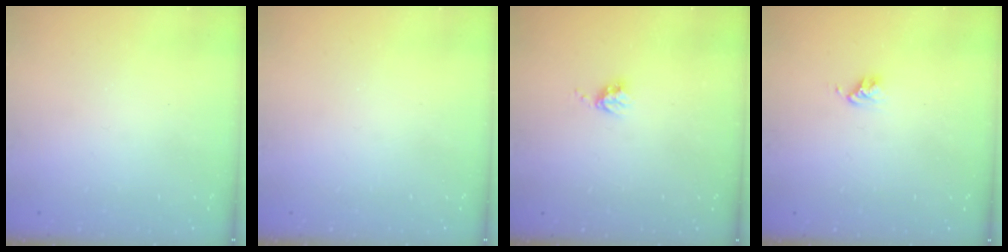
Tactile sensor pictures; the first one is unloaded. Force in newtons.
{"total": 0.0}
{"total": 3.5, "press": 3.4, "slide": 0.5}
{"total": 2.7, "press": 2.6, "slide": 0.4}